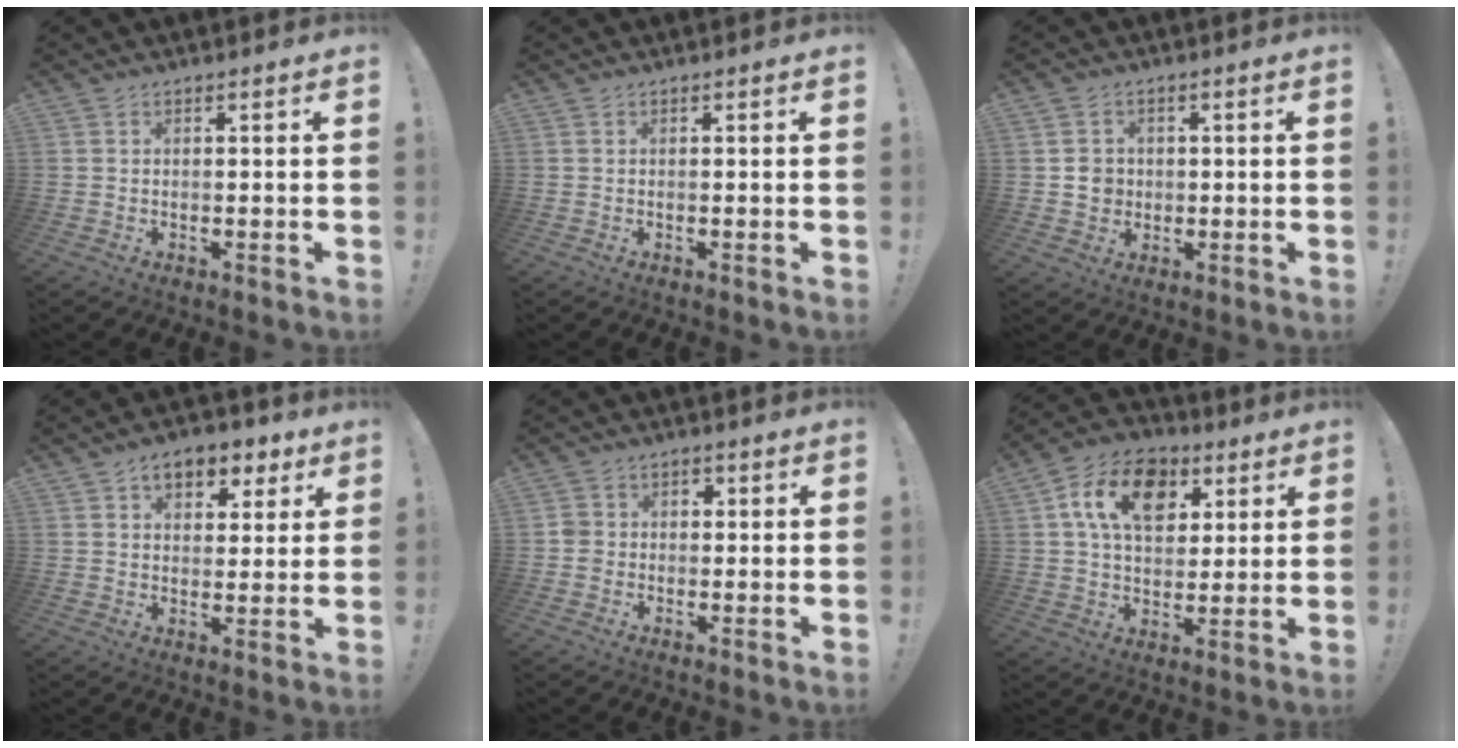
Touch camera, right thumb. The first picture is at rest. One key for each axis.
{"total": 0.0}
{"total": 4.9, "fx": 0.7, "fy": 4.7, "fz": 1.4, "tx": -0.010, "ty": 0.000, "tz": 0.012}
{"total": 8.9, "fx": 4.6, "fy": 5.8, "fz": 5.0, "tx": -0.065, "ty": -0.016, "tz": 0.082}
{"total": 4.4, "fx": -1.1, "fy": 4.1, "fz": 1.2, "tx": -0.016, "ty": 0.016, "tz": -0.019}
{"total": 16.4, "fx": 6.2, "fy": 11.2, "fz": 10.3, "tx": -0.158, "ty": -0.008, "tz": 0.116}